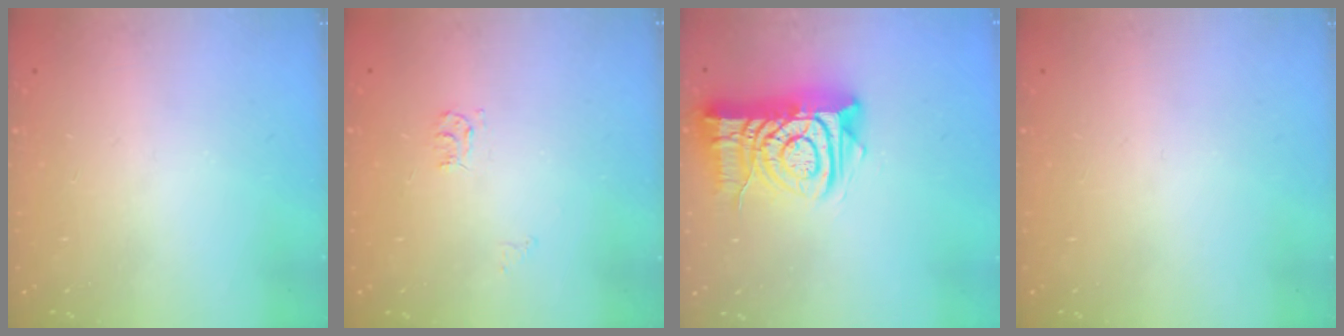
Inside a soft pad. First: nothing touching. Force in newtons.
{"total": 3.9, "press": 3.9, "slide": 0.6}
{"total": 13.2, "press": 13.2, "slide": 1.5}
{"total": 0.0}